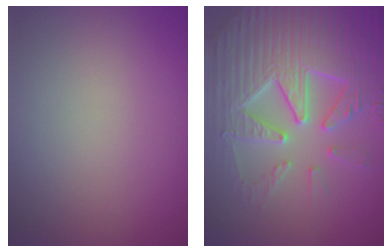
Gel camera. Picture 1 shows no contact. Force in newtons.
{"total": 7.6, "press": 7.5, "slide": 1.5}